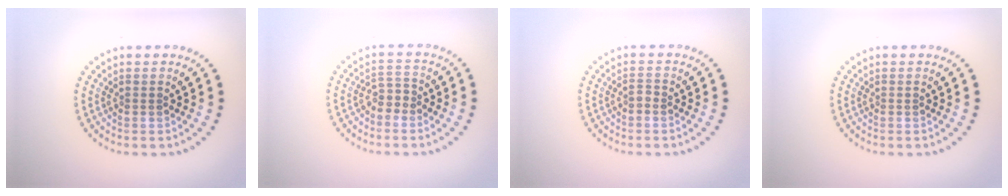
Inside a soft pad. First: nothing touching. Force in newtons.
{"total": 1.6, "press": 1.3, "slide": 0.9}
{"total": 0.7, "press": 0.6, "slide": 0.3}
{"total": 0.0}